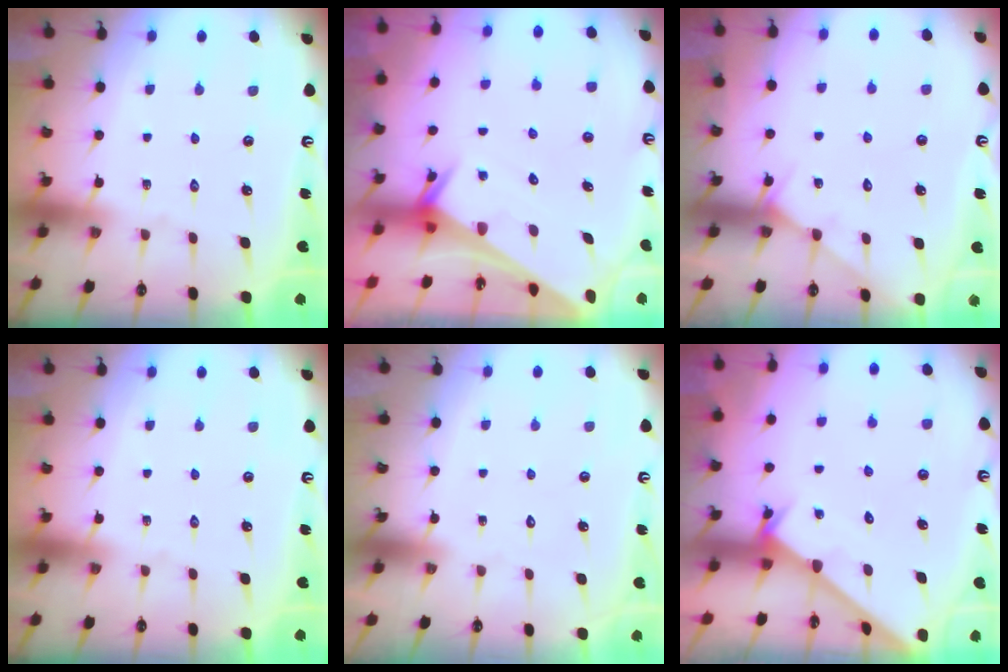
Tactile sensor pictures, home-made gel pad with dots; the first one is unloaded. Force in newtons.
{"total": 2.4, "press": 2.4, "slide": 0.2}
{"total": 5.7, "press": 5.7, "slide": 0.5}
{"total": 0.0}
{"total": 1.8, "press": 1.8, "slide": 0.0}
{"total": 3.2, "press": 3.2, "slide": 0.3}